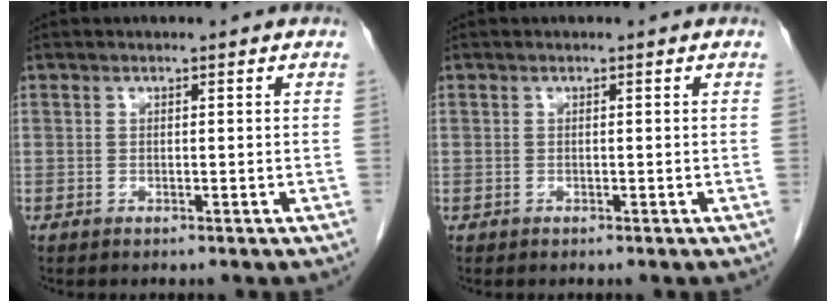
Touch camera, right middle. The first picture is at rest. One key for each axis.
{"total": 0.0}